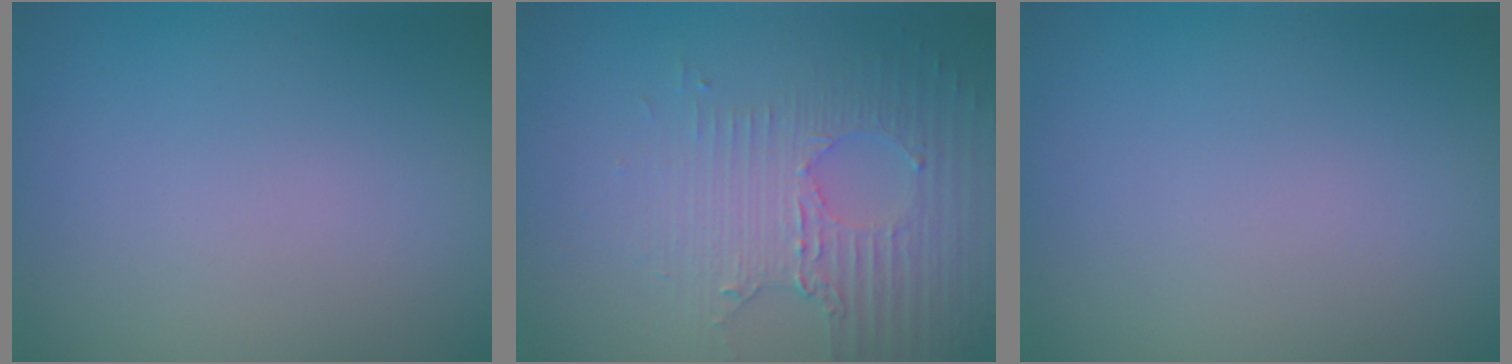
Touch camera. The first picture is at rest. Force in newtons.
{"total": 3.5, "press": 3.2, "slide": 1.5}
{"total": 0.0}